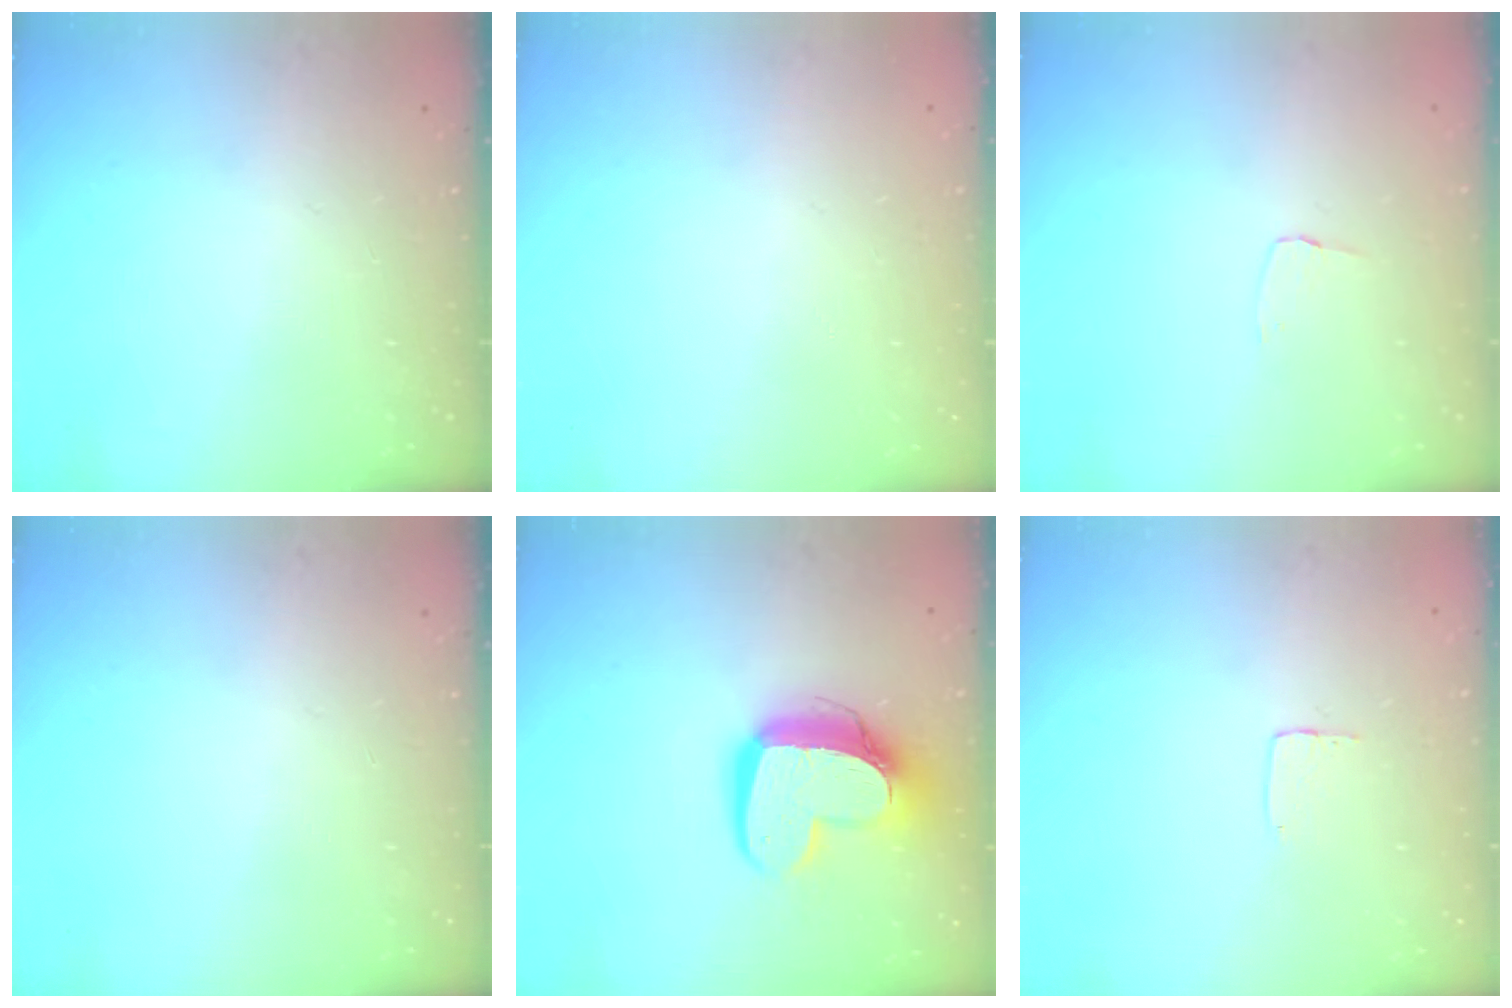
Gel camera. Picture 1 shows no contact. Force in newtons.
{"total": 0.0}
{"total": 2.6, "press": 2.6, "slide": 0.2}
{"total": 0.0}
{"total": 14.4, "press": 14.3, "slide": 1.3}
{"total": 3.5, "press": 3.5, "slide": 0.2}